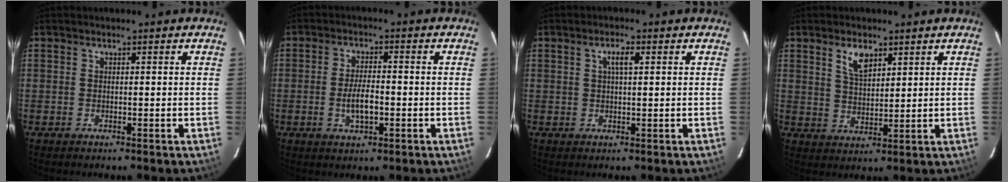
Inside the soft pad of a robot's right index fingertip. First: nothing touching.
{"total": 5.1, "force": [-1.4, 1.9, 4.5], "torque": [-0.090, -0.003, -0.022]}
{"total": 2.5, "force": [0.9, 0.6, 2.3], "torque": [-0.042, 0.006, 0.016]}
{"total": 5.1, "force": [3.1, 2.3, 3.3], "torque": [-0.060, 0.003, 0.060]}